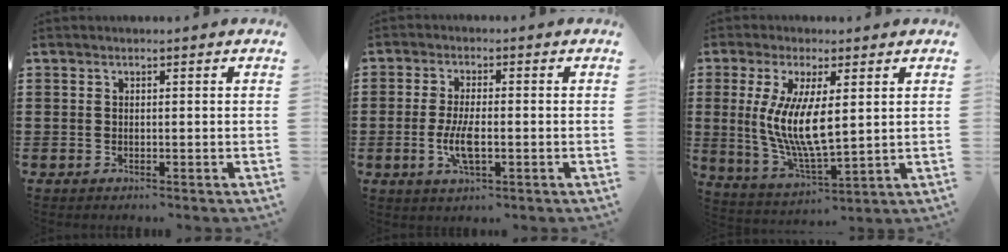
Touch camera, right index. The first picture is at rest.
{"total": 5.1, "force": [-1.2, 1.8, 4.6], "torque": [-0.100, -0.003, -0.025]}
{"total": 9.0, "force": [1.4, 2.8, 8.4], "torque": [-0.177, -0.004, 0.024]}